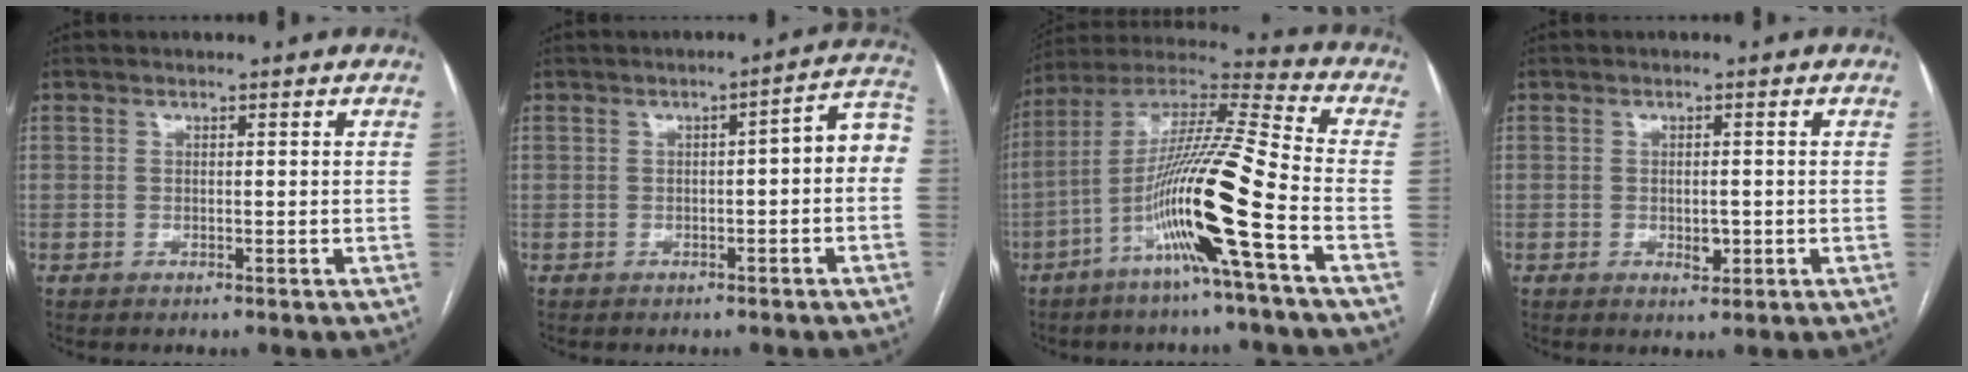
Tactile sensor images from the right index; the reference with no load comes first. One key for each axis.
{"total": 6.1, "fx": -0.5, "fy": 1.4, "fz": 5.9, "tx": -0.067, "ty": 0.034, "tz": -0.010}
{"total": 17.3, "fx": -6.4, "fy": -1.2, "fz": 16.0, "tx": -0.303, "ty": -0.004, "tz": -0.127}
{"total": 2.2, "fx": -0.5, "fy": 1.1, "fz": 1.8, "tx": -0.027, "ty": -0.001, "tz": -0.001}